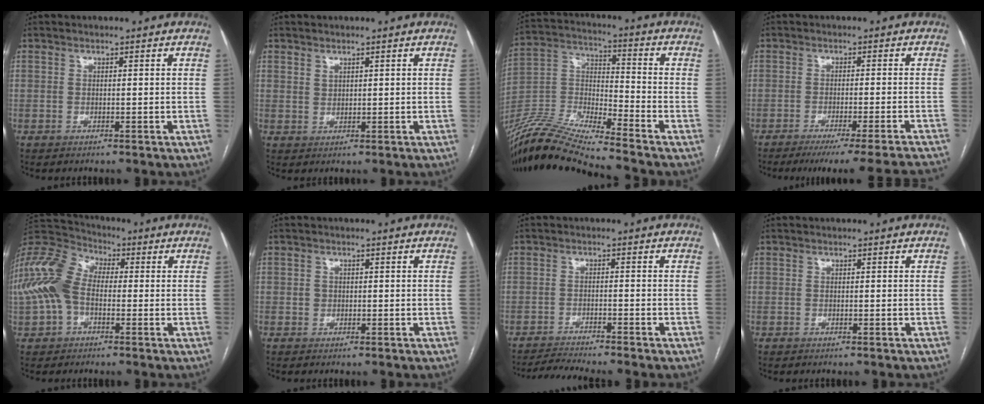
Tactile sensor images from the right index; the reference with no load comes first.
{"total": 1.2, "force": [0.8, 0.7, 0.4], "torque": [-0.002, -0.003, 0.016]}
{"total": 16.2, "force": [-15.1, -1.0, 5.8], "torque": [-0.116, 0.013, -0.289]}
{"total": 17.8, "force": [-16.5, -2.0, 6.5], "torque": [-0.049, -0.036, -0.213]}
{"total": 13.5, "force": [-0.4, 9.1, 10.0], "torque": [-0.248, 0.046, -0.012]}
{"total": 1.1, "force": [-0.1, 1.1, 0.2], "torque": [-0.002, 0.003, 0.000]}
{"total": 5.1, "force": [-4.7, -1.4, 1.4], "torque": [-0.025, -0.018, -0.080]}
{"total": 0.0}